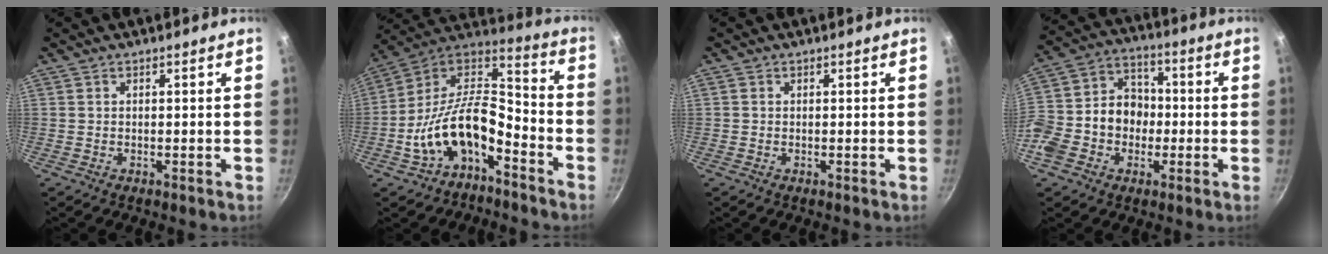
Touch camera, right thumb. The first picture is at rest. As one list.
[{"total": 16.6, "force": [-7.2, 8.9, 12.0], "torque": [-0.197, 0.081, -0.141]}, {"total": 0.0}, {"total": 16.2, "force": [-3.5, 13.3, 8.5], "torque": [-0.137, 0.049, -0.073]}]